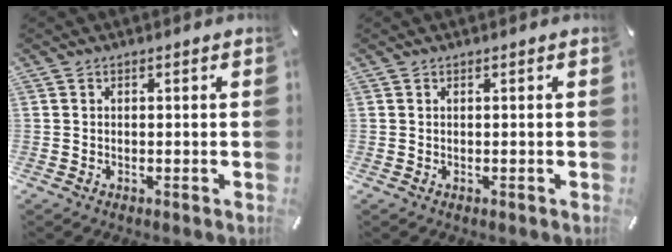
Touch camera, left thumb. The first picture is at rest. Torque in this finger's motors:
{"motor_torque": [-0.01, -0.01, 0.00, 0.00, 0.00]}